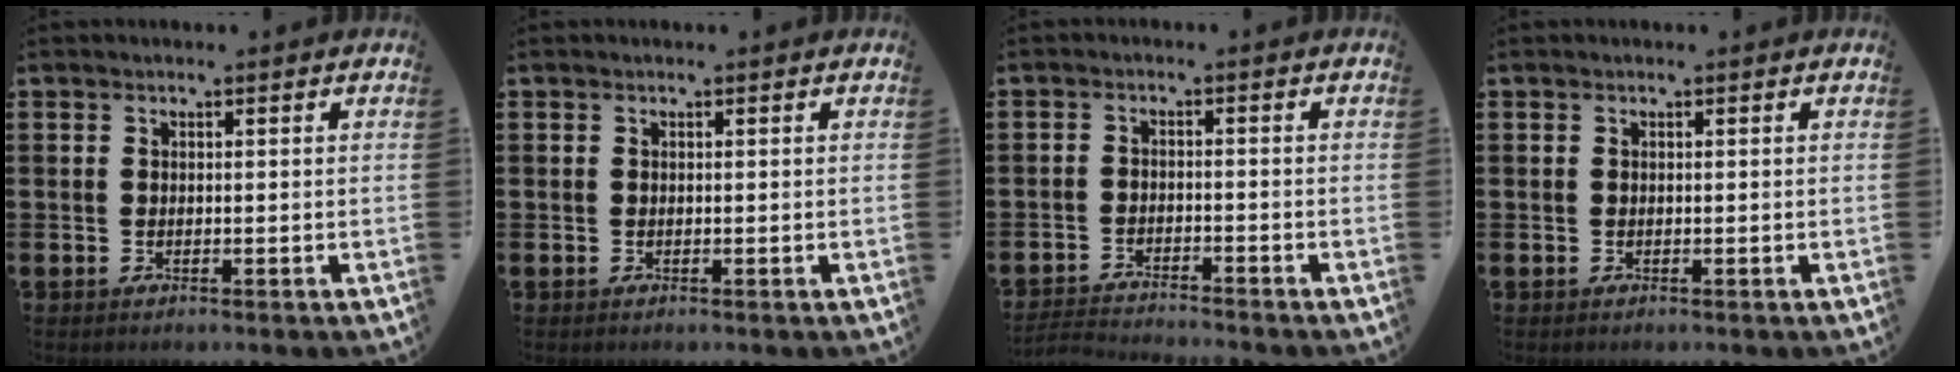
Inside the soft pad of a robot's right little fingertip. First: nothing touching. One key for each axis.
{"total": 0.0}
{"total": 2.4, "fx": -2.4, "fy": -0.2, "fz": 0.1, "tx": -0.002, "ty": 0.001, "tz": -0.051}
{"total": 0.0}